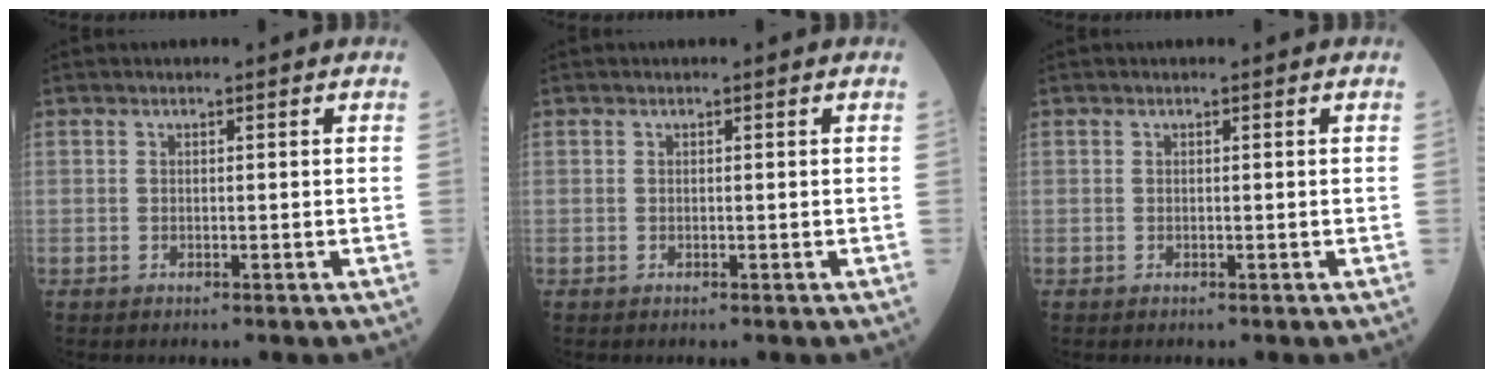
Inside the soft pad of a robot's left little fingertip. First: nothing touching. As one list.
[{"total": 0.0}, {"total": 0.0}]